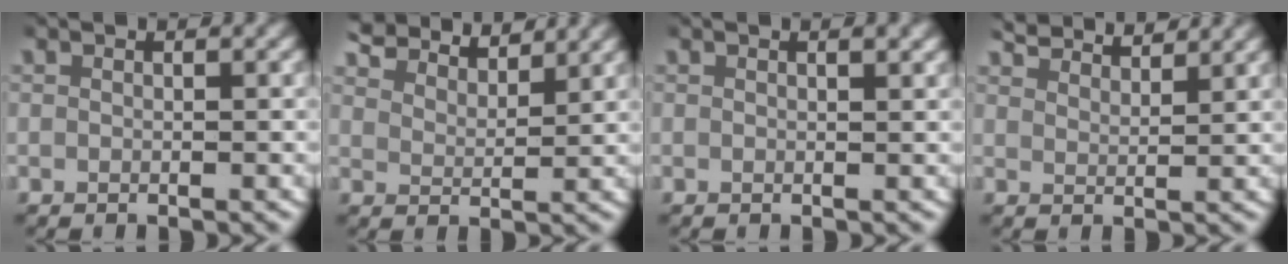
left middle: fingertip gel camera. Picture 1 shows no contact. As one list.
[{"total": 5.4, "force": [4.8, 1.3, 1.8], "torque": [-0.037, 0.007, 0.079]}, {"total": 0.6, "force": [0.4, -0.1, 0.4], "torque": [-0.004, -0.001, 0.006]}, {"total": 3.8, "force": [3.7, 0.5, 1.0], "torque": [-0.016, 0.002, 0.063]}]